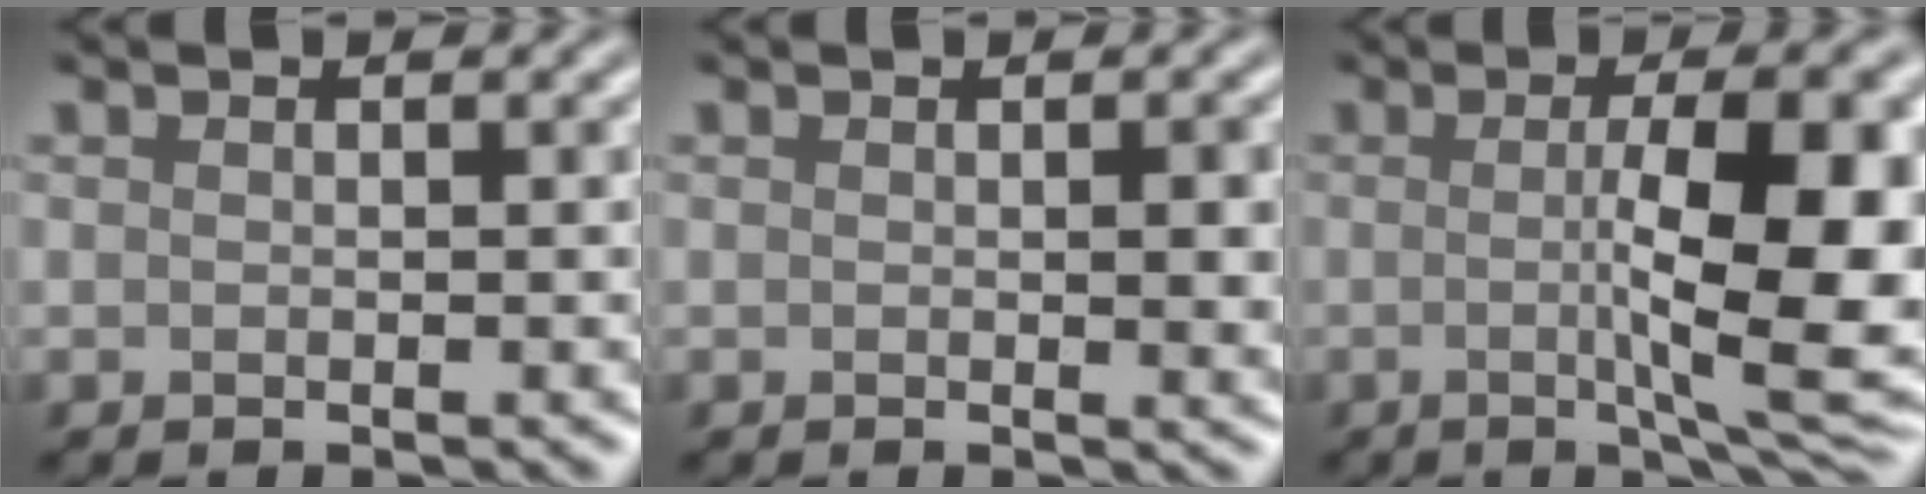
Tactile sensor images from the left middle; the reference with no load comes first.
{"total": 2.0, "force": [0.1, 0.4, 2.0], "torque": [-0.025, -0.003, 0.001]}
{"total": 11.5, "force": [0.0, 3.1, 11.0], "torque": [-0.140, -0.007, 0.002]}